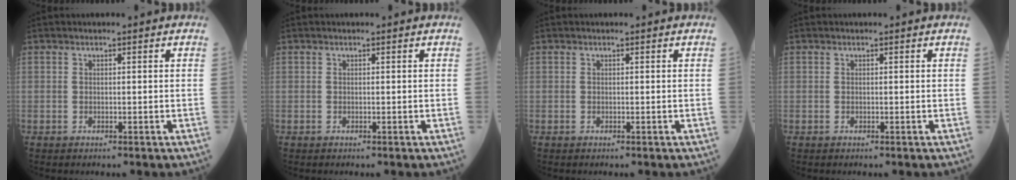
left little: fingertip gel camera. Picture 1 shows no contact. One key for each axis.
{"total": 0.0}
{"total": 0.0}
{"total": 0.0}